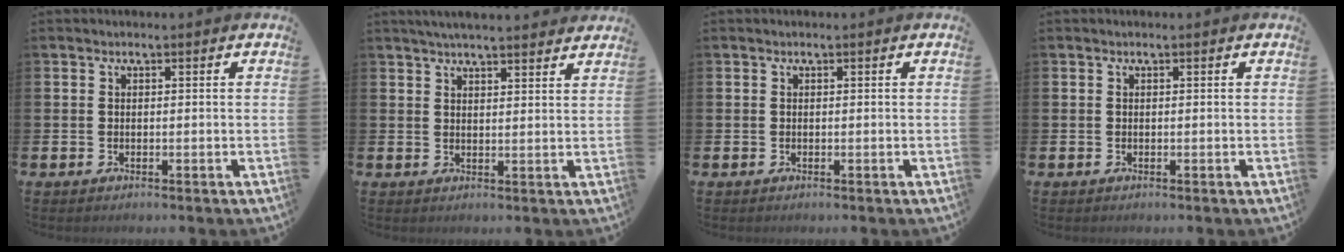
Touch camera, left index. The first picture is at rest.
{"total": 5.5, "force": [5.5, 0.0, 0.9], "torque": [-0.031, -0.036, 0.096]}
{"total": 0.0}
{"total": 0.0}